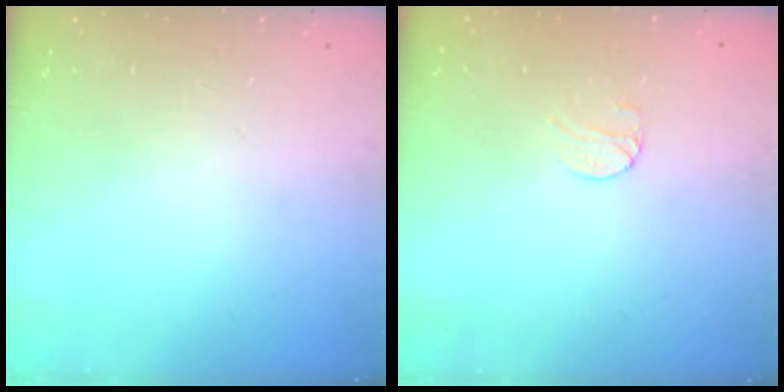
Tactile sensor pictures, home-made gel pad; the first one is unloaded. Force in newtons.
{"total": 6.3, "press": 6.3, "slide": 0.6}